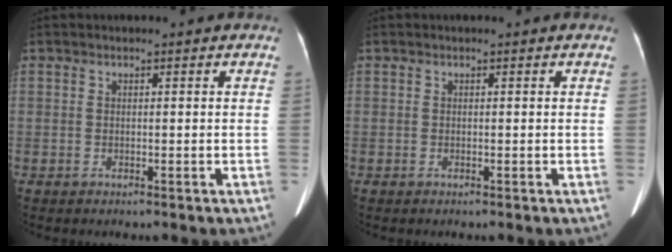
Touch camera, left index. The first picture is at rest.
{"total": 0.0}